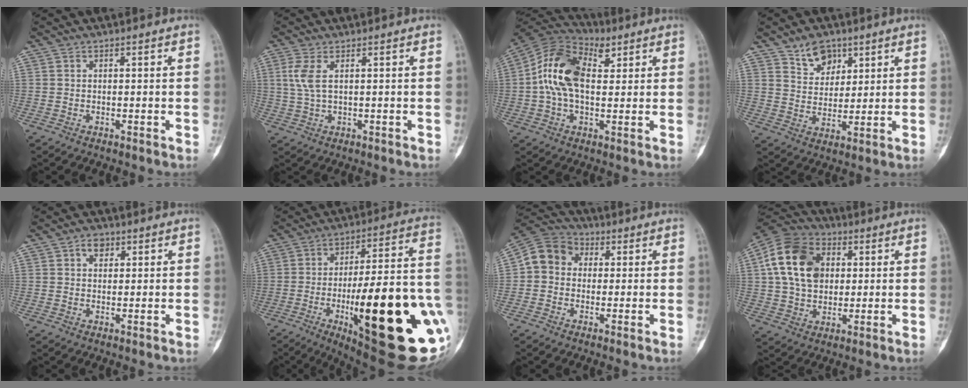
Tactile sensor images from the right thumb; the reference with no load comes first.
{"total": 3.9, "force": [1.0, 1.5, 3.5], "torque": [-0.093, 0.004, 0.023]}
{"total": 13.9, "force": [3.3, 8.1, 10.8], "torque": [-0.204, 0.027, 0.052]}
{"total": 6.8, "force": [4.4, 4.4, 2.7], "torque": [-0.017, -0.031, 0.084]}
{"total": 3.1, "force": [1.4, 2.2, 1.6], "torque": [-0.011, -0.001, 0.019]}
{"total": 36.5, "force": [-8.8, 10.0, 33.9], "torque": [-0.411, 0.012, -0.120]}
{"total": 8.7, "force": [0.8, 7.5, 4.4], "torque": [-0.061, 0.024, -0.002]}
{"total": 16.3, "force": [3.2, 11.9, 10.6], "torque": [-0.177, 0.010, 0.051]}